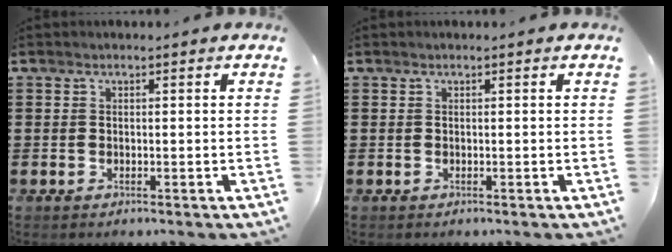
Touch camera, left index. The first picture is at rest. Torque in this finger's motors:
{"motor_torque": [0.00, 0.00, 0.00, -0.01]}